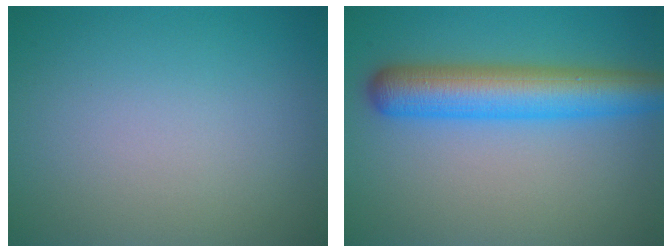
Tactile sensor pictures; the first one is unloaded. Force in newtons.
{"total": 6.8, "press": 6.8, "slide": 0.1}